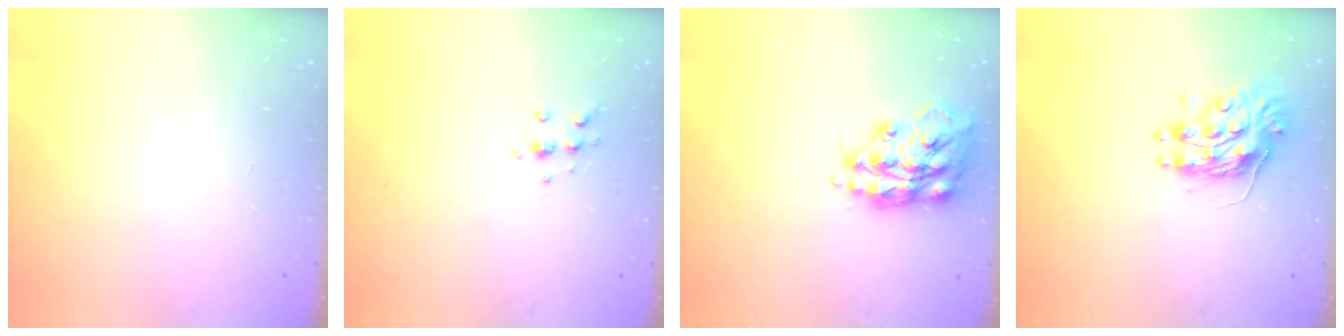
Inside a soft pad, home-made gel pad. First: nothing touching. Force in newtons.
{"total": 5.4, "press": 5.1, "slide": 1.7}
{"total": 15.3, "press": 15.2, "slide": 1.4}
{"total": 9.8, "press": 9.8, "slide": 0.7}